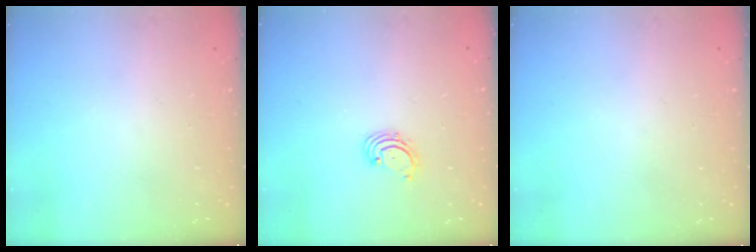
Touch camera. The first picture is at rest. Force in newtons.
{"total": 1.6, "press": 1.6, "slide": 0.2}
{"total": 0.0}